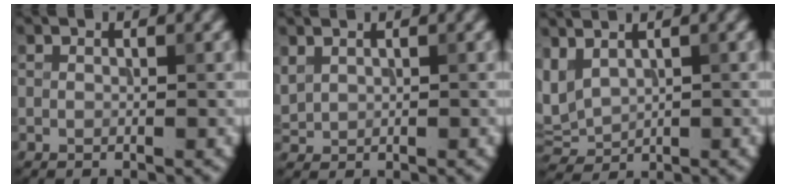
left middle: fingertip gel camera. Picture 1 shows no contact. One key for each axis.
{"total": 1.4, "fx": 0.9, "fy": 0.9, "fz": 0.4, "tx": -0.011, "ty": 0.003, "tz": 0.025}
{"total": 3.5, "fx": 1.4, "fy": 2.4, "fz": 2.2, "tx": -0.051, "ty": 0.006, "tz": 0.036}